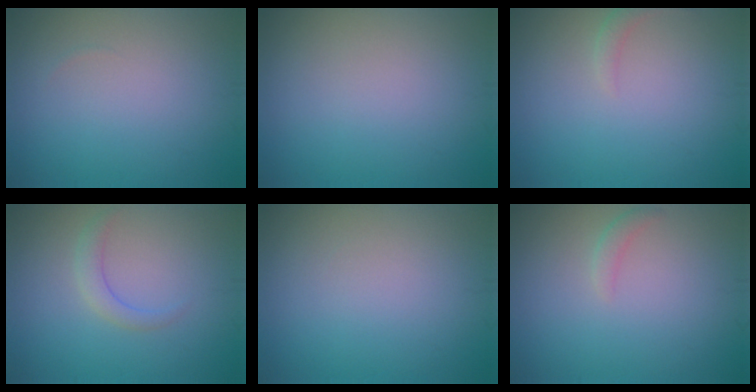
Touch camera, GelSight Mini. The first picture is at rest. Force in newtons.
{"total": 0.0}
{"total": 1.0, "press": 1.0, "slide": 0.1}
{"total": 1.4, "press": 1.4, "slide": 0.0}
{"total": 0.0}
{"total": 0.8, "press": 0.8, "slide": 0.1}